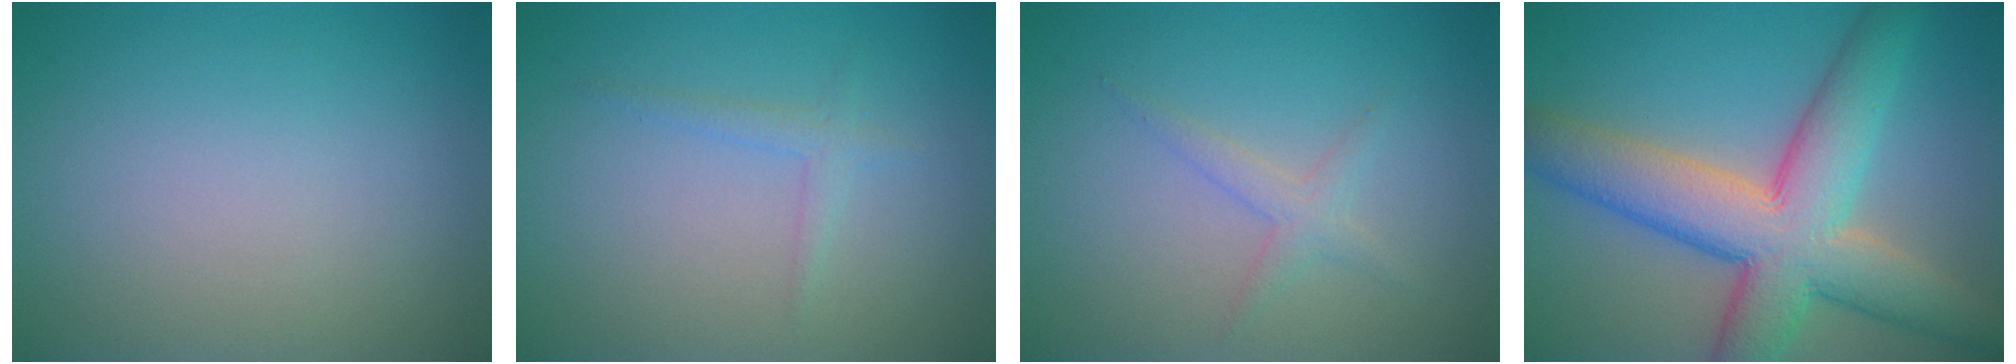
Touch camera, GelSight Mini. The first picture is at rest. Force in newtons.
{"total": 1.2, "press": 1.2, "slide": 0.1}
{"total": 1.6, "press": 1.6, "slide": 0.1}
{"total": 9.9, "press": 9.9, "slide": 0.5}